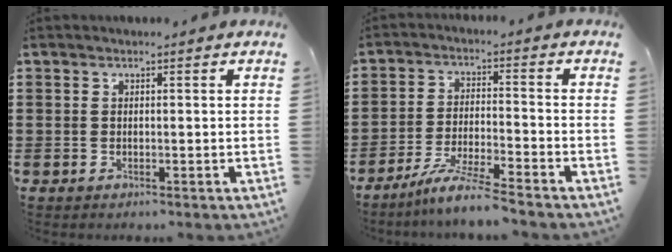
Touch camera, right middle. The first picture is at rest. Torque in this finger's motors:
{"motor_torque": [1.31, -0.83, 0.12, 0.12]}